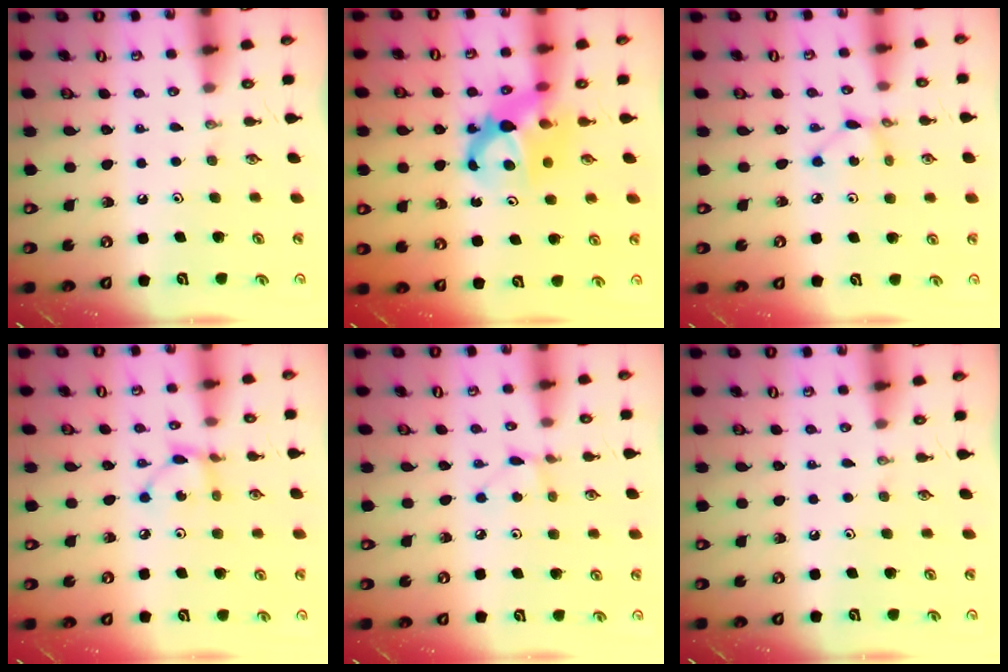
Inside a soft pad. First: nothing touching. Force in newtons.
{"total": 6.4, "press": 6.4, "slide": 0.5}
{"total": 3.8, "press": 3.8, "slide": 0.3}
{"total": 3.3, "press": 3.3, "slide": 0.2}
{"total": 2.7, "press": 2.7, "slide": 0.3}
{"total": 0.0}